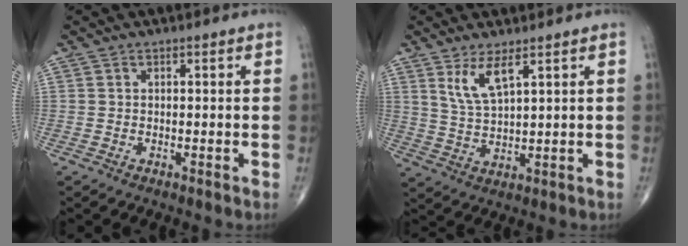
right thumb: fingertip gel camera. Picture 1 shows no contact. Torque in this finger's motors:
{"motor_torque": [-0.10, 0.04, 0.16, 0.07, 0.13]}